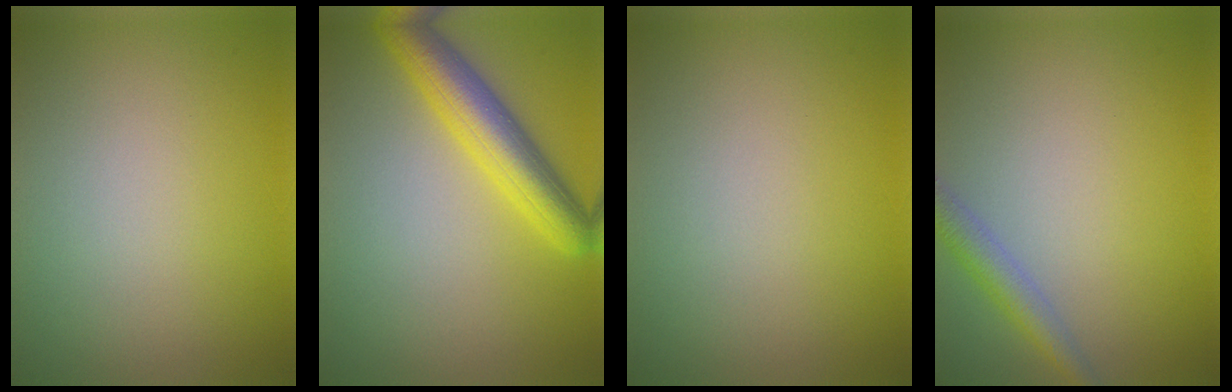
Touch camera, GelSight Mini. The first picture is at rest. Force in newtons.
{"total": 5.6, "press": 5.6, "slide": 0.2}
{"total": 0.0}
{"total": 2.4, "press": 2.4, "slide": 0.1}